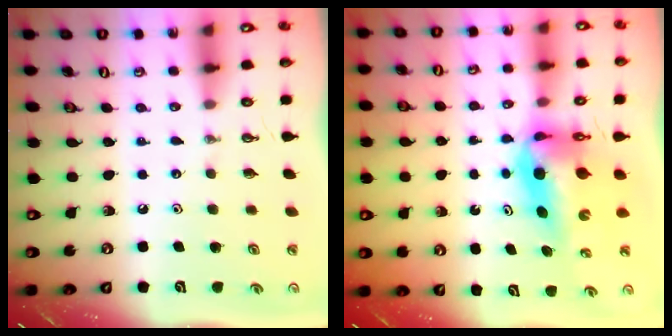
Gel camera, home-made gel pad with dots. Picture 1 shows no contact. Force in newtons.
{"total": 8.1, "press": 7.9, "slide": 1.9}